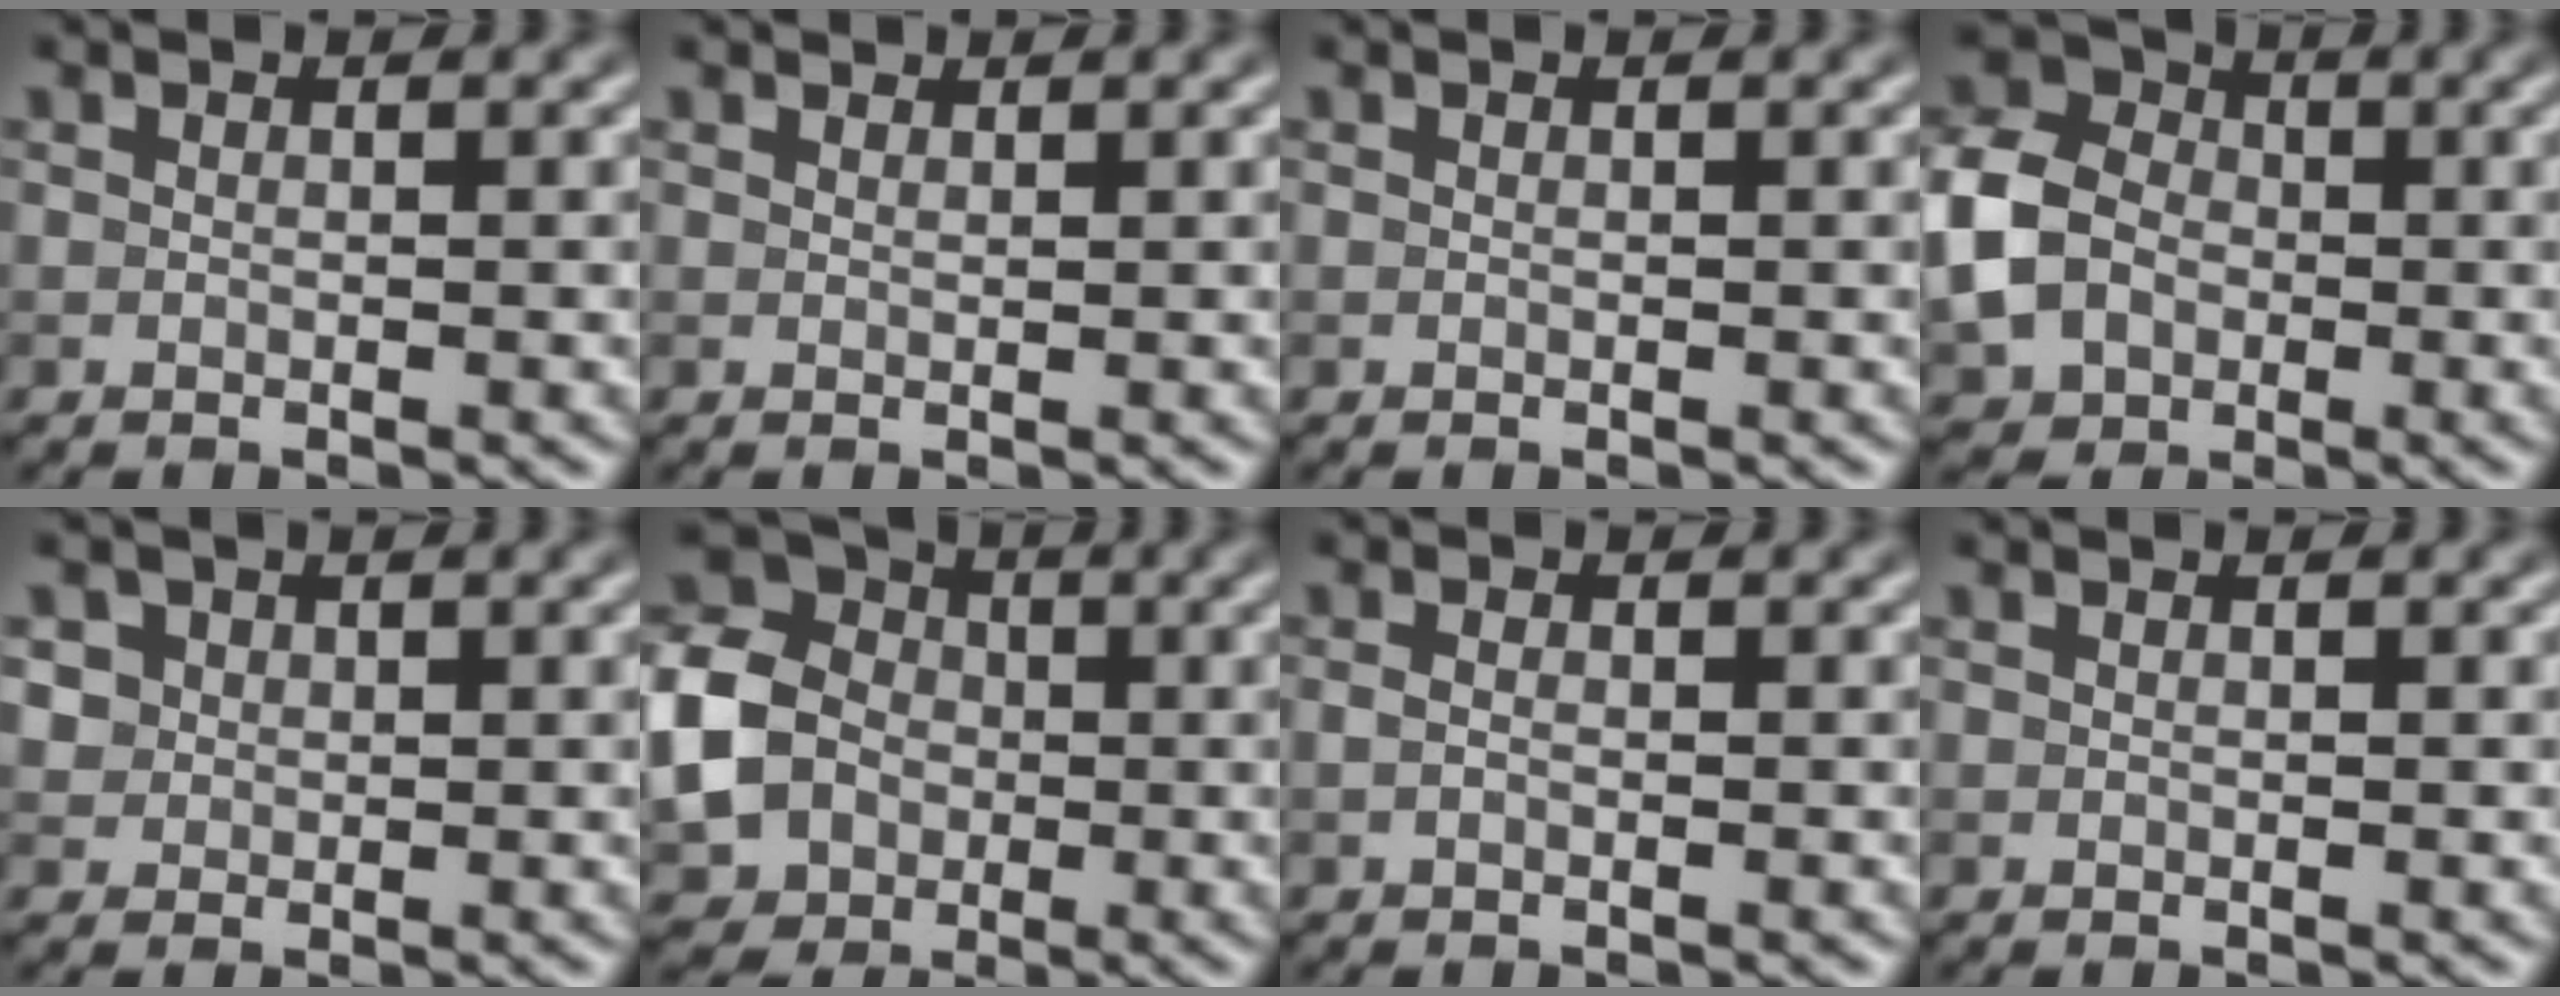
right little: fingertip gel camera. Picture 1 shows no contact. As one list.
[{"total": 0.8, "force": [0.8, 0.2, 0.1], "torque": [-0.001, -0.003, 0.011]}, {"total": 0.0}, {"total": 7.8, "force": [-1.6, 6.2, 4.4], "torque": [-0.109, 0.002, -0.046]}, {"total": 2.5, "force": [1.1, 2.1, 0.8], "torque": [-0.017, 0.002, 0.031]}, {"total": 11.3, "force": [-1.5, 9.7, 5.7], "torque": [-0.145, -0.007, -0.055]}, {"total": 0.8, "force": [-0.3, 0.3, 0.6], "torque": [-0.015, -0.001, -0.008]}, {"total": 0.0}]